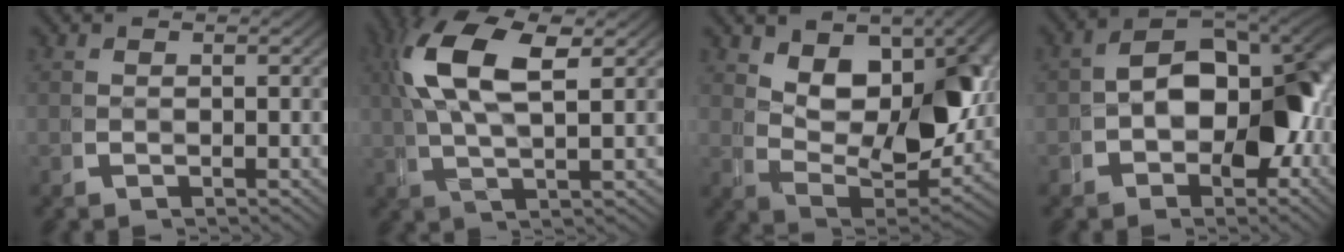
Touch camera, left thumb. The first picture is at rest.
{"total": 7.8, "force": [3.0, 3.0, 6.5], "torque": [-0.130, 0.012, 0.056]}
{"total": 9.7, "force": [1.5, 5.6, 7.7], "torque": [-0.150, -0.039, 0.043]}
{"total": 11.4, "force": [-0.8, 7.4, 8.6], "torque": [-0.123, -0.008, -0.013]}